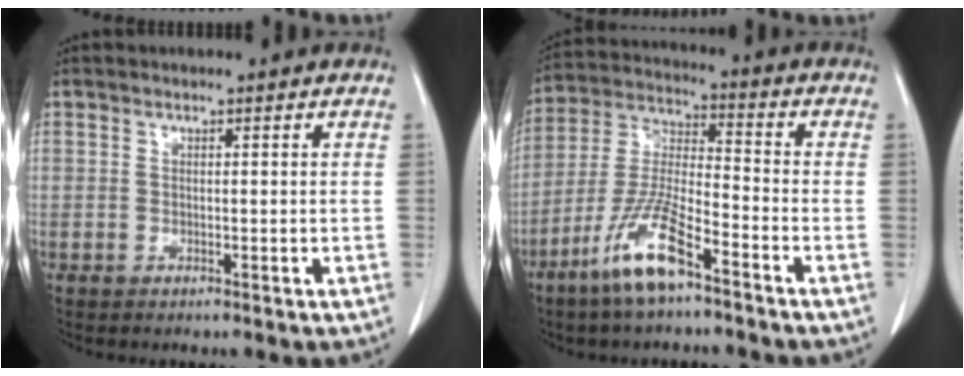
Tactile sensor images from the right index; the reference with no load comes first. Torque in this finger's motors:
{"motor_torque": [1.19, -0.94, 0.33, 0.10]}